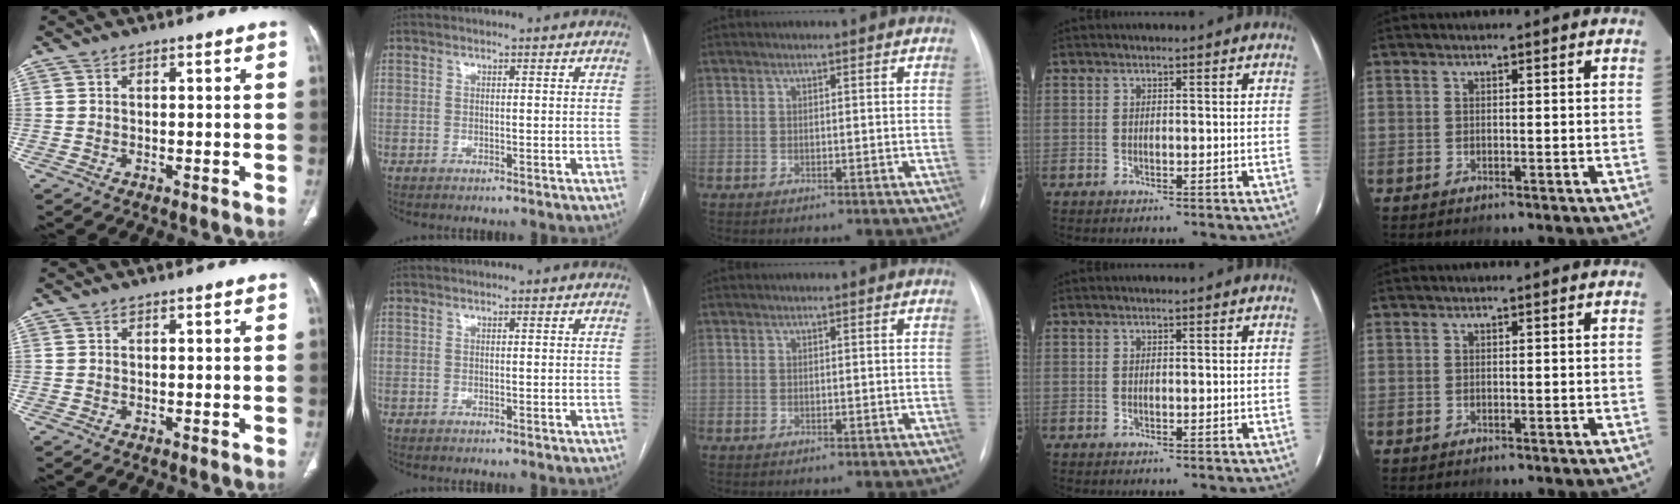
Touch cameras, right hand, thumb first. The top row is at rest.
{}